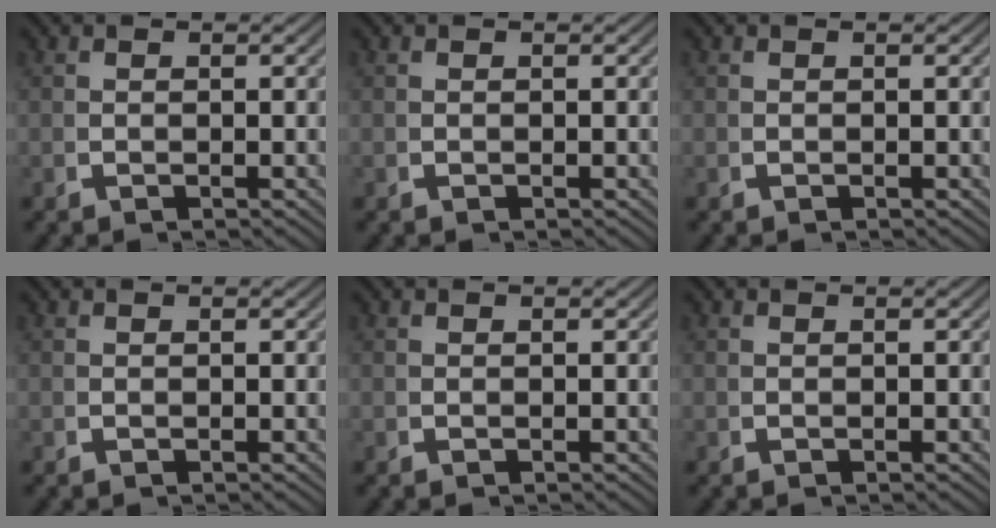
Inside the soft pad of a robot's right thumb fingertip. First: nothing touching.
{"total": 0.0}
{"total": 0.0}
{"total": 0.0}
{"total": 0.0}
{"total": 0.0}